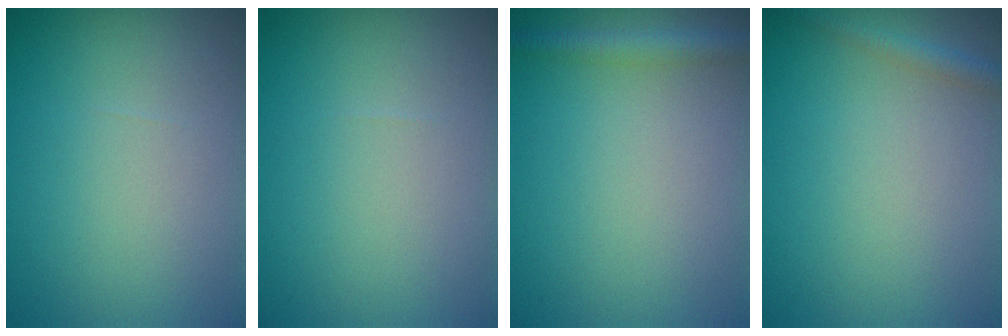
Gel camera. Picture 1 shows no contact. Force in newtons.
{"total": 0.0}
{"total": 2.3, "press": 2.3, "slide": 0.0}
{"total": 1.3, "press": 1.3, "slide": 0.1}